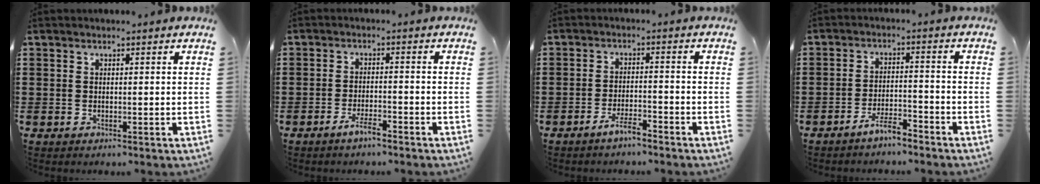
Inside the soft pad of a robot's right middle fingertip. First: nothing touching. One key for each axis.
{"total": 3.0, "fx": -2.3, "fy": 0.5, "fz": 1.8, "tx": -0.038, "ty": 0.004, "tz": -0.046}
{"total": 3.4, "fx": -2.8, "fy": 0.4, "fz": 1.8, "tx": -0.039, "ty": 0.006, "tz": -0.056}
{"total": 4.1, "fx": -3.7, "fy": 0.6, "fz": 1.7, "tx": -0.038, "ty": 0.005, "tz": -0.075}